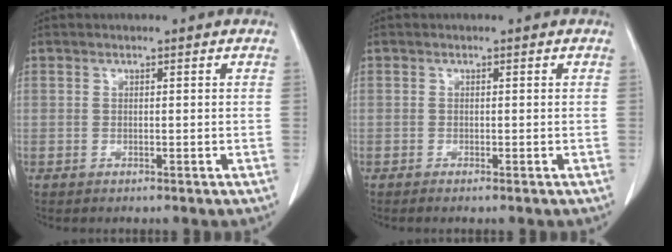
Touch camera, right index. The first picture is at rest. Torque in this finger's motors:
{"motor_torque": [-0.04, 0.14, -0.07, 0.00]}